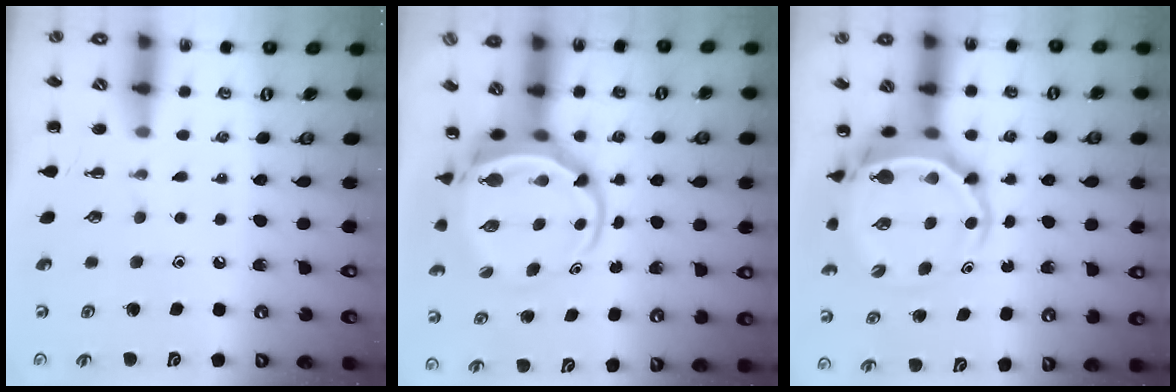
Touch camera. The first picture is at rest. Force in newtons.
{"total": 6.6, "press": 6.4, "slide": 1.5}
{"total": 5.7, "press": 5.5, "slide": 1.3}